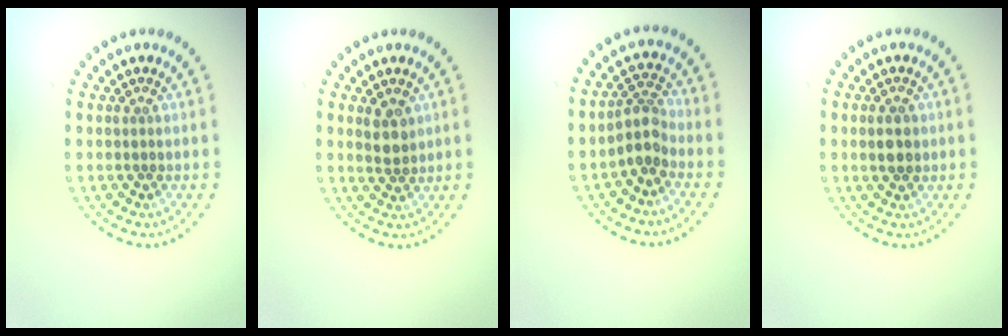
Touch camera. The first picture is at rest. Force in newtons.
{"total": 2.0, "press": 1.8, "slide": 0.9}
{"total": 2.4, "press": 2.0, "slide": 1.4}
{"total": 1.9, "press": 1.9, "slide": 0.3}